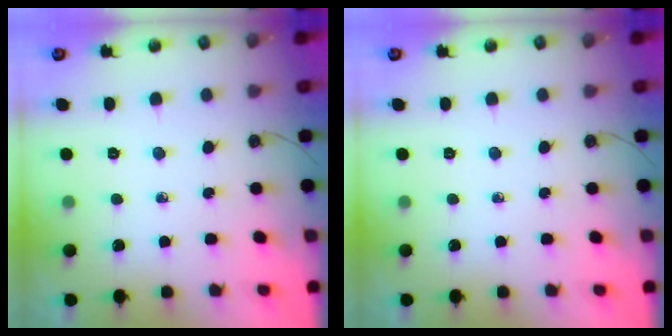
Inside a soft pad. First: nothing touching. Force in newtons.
{"total": 0.0}